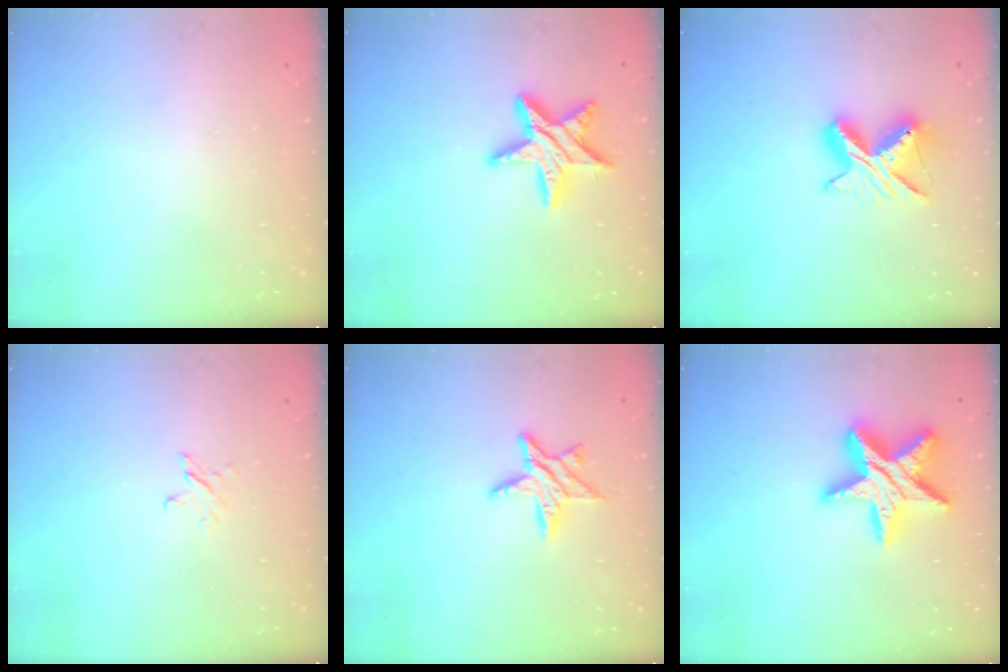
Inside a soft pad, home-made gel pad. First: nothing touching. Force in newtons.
{"total": 12.3, "press": 12.3, "slide": 0.8}
{"total": 9.1, "press": 9.1, "slide": 0.7}
{"total": 2.4, "press": 2.4, "slide": 0.3}
{"total": 8.9, "press": 8.9, "slide": 0.5}
{"total": 17.9, "press": 17.9, "slide": 1.1}